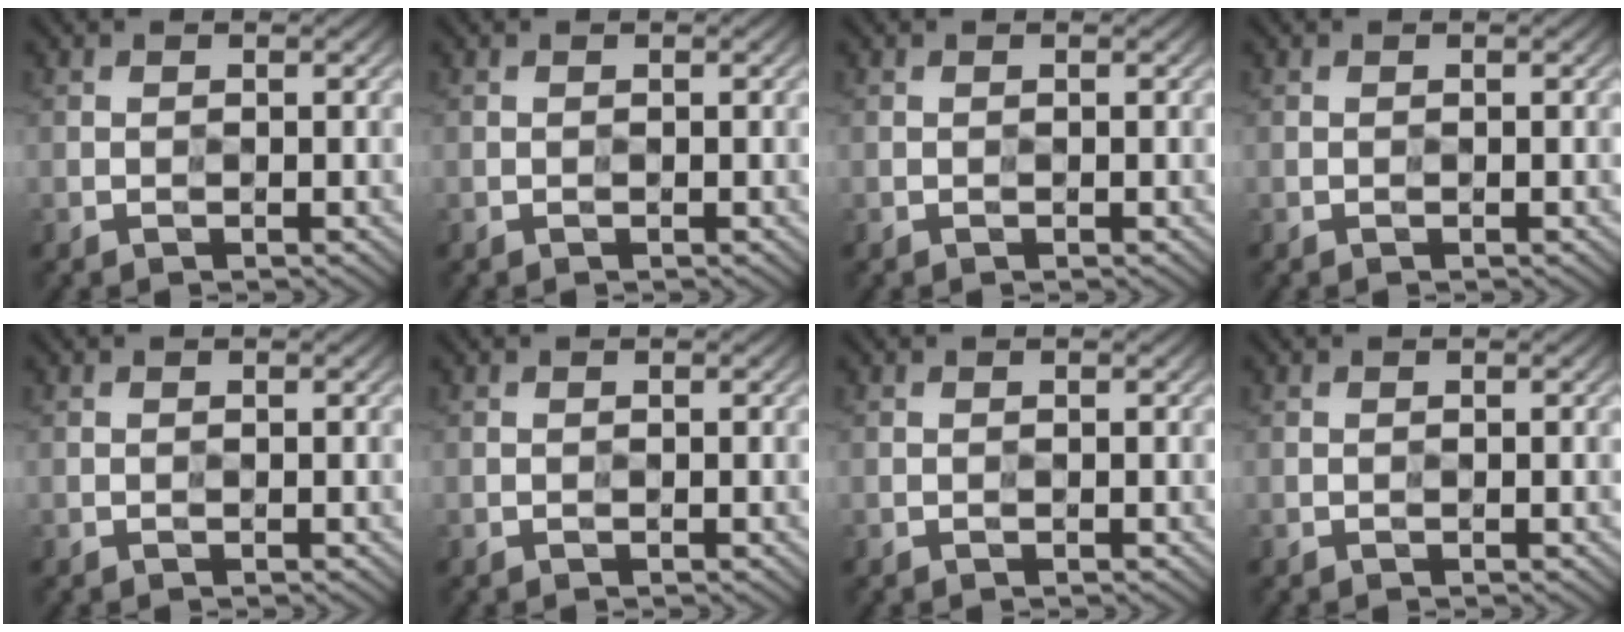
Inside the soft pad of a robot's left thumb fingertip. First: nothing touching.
{"total": 0.0}
{"total": 0.0}
{"total": 0.0}
{"total": 0.0}
{"total": 0.0}
{"total": 0.0}
{"total": 0.0}